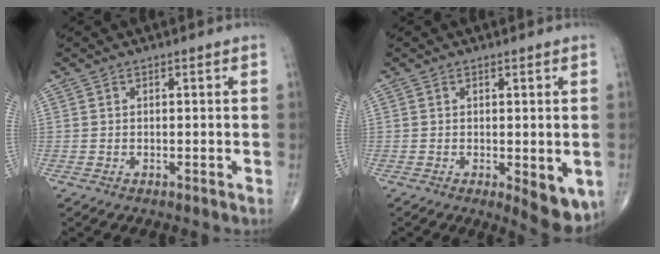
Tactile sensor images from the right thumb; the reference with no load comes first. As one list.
[{"total": 7.0, "force": [-1.7, 2.6, 6.3], "torque": [-0.070, -0.017, -0.017]}]